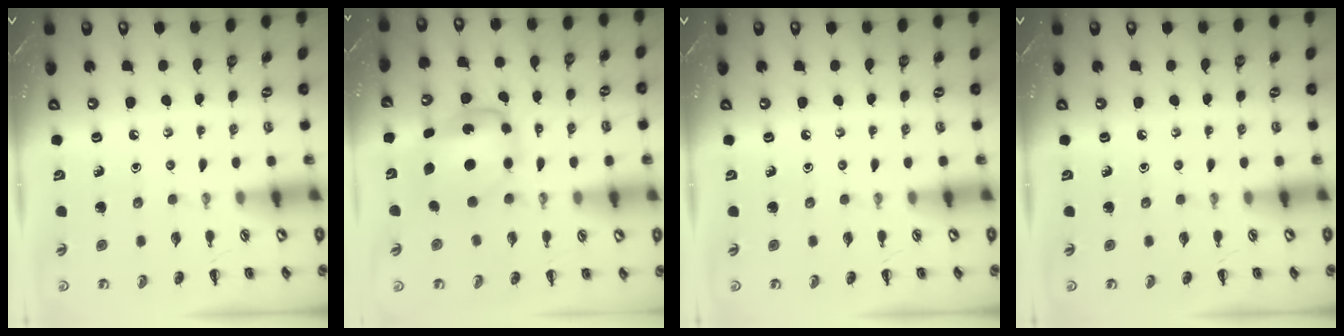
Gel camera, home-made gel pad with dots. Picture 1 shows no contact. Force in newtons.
{"total": 6.0, "press": 5.9, "slide": 1.3}
{"total": 0.0}
{"total": 0.0}